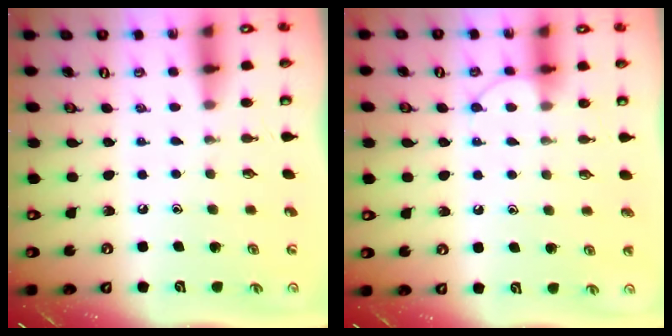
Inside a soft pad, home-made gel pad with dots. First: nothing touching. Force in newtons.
{"total": 7.6, "press": 7.5, "slide": 0.6}